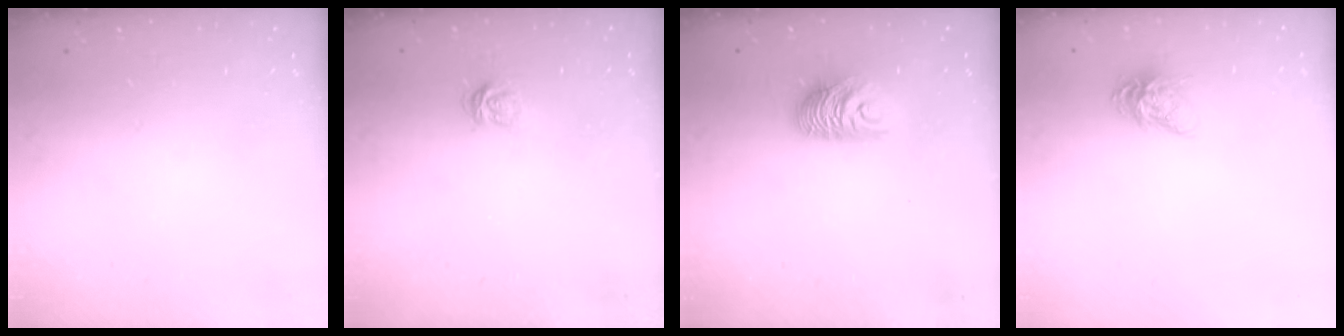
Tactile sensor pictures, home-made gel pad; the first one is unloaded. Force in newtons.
{"total": 5.2, "press": 5.2, "slide": 0.5}
{"total": 9.3, "press": 9.2, "slide": 0.7}
{"total": 8.2, "press": 8.2, "slide": 0.3}